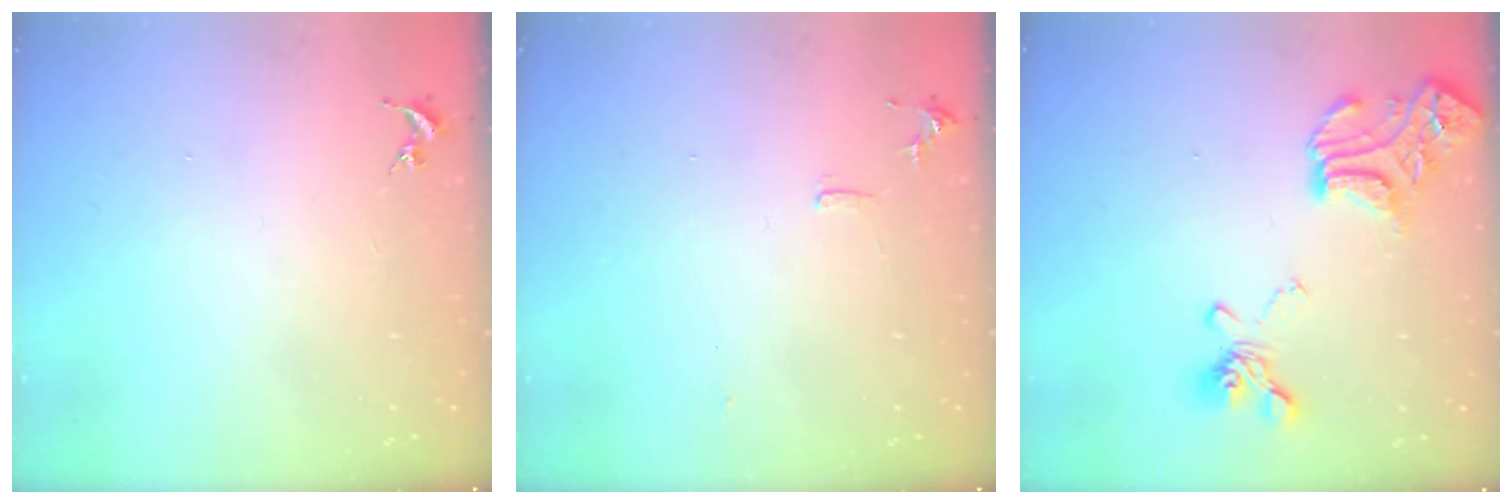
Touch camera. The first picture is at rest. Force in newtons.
{"total": 7.4, "press": 7.3, "slide": 0.8}
{"total": 17.9, "press": 17.8, "slide": 1.8}